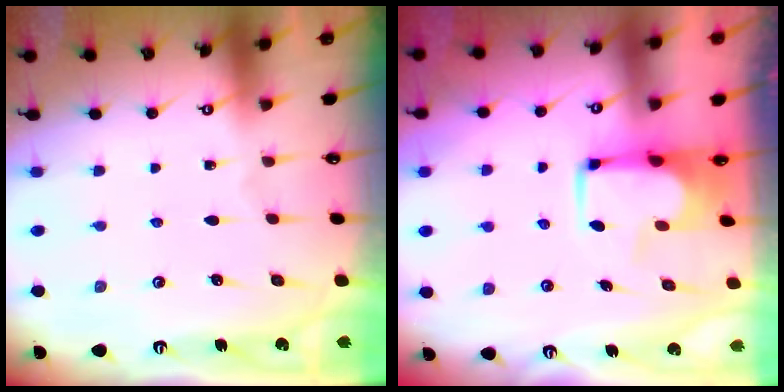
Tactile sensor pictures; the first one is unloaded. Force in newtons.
{"total": 2.2, "press": 2.1, "slide": 0.5}